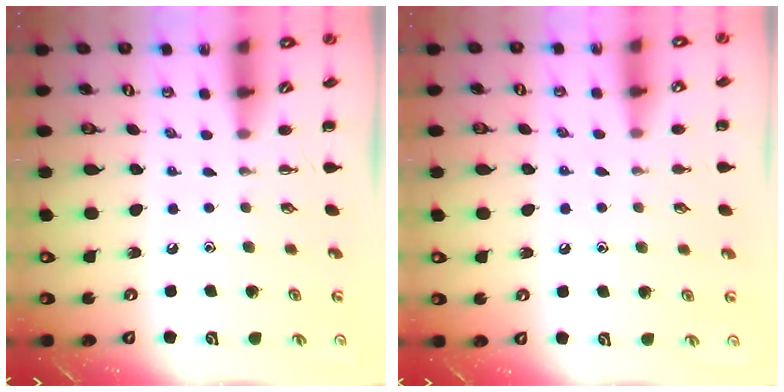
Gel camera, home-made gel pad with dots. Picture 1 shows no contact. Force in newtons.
{"total": 5.9, "press": 5.6, "slide": 1.7}